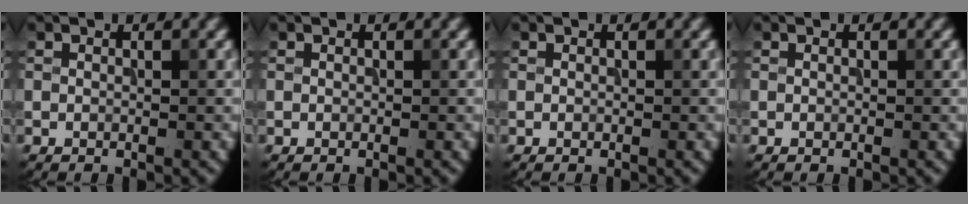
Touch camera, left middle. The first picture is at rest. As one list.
[{"total": 0.0}, {"total": 0.0}, {"total": 0.0}]